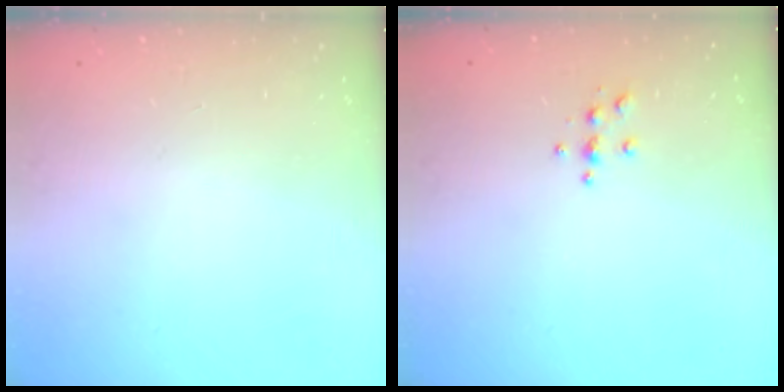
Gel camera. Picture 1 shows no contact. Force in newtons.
{"total": 3.8, "press": 3.8, "slide": 0.4}